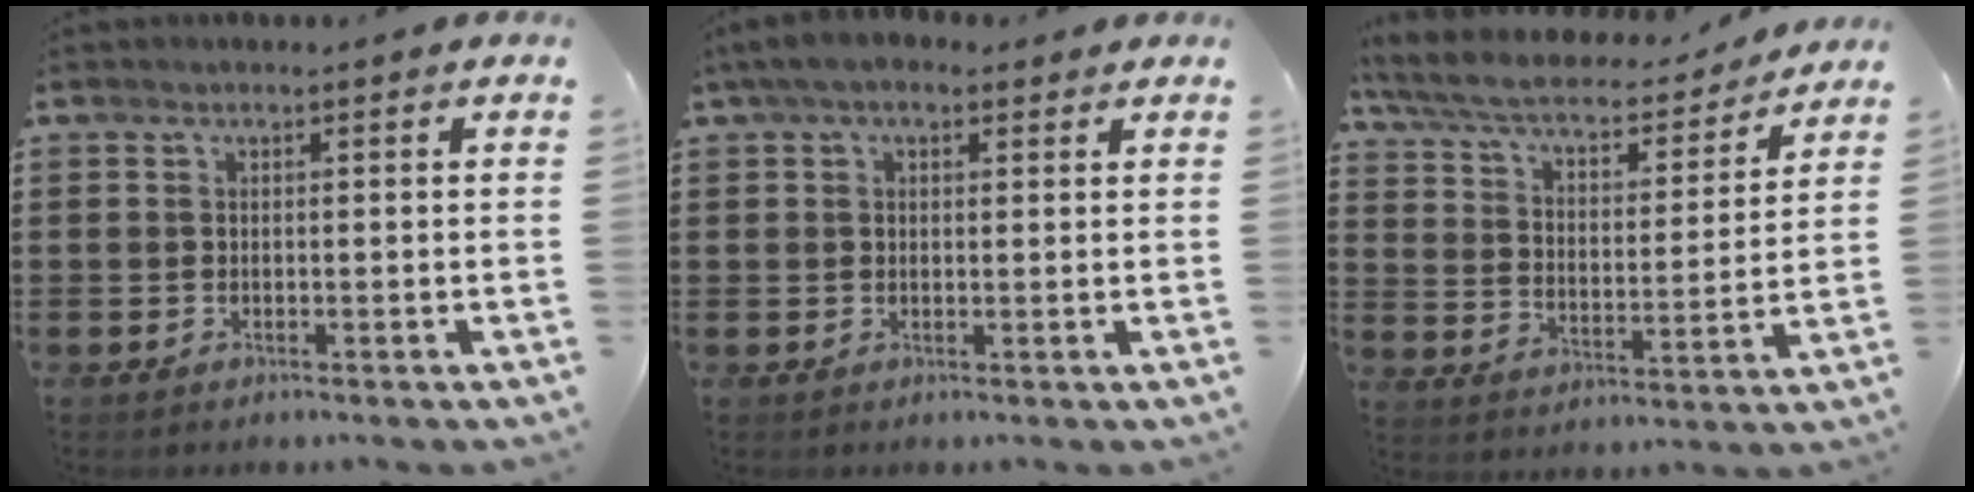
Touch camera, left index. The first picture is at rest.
{"total": 3.7, "force": [2.4, 1.7, 2.2], "torque": [-0.051, 0.008, 0.043]}
{"total": 6.4, "force": [5.5, 1.2, 3.1], "torque": [-0.084, -0.037, 0.091]}